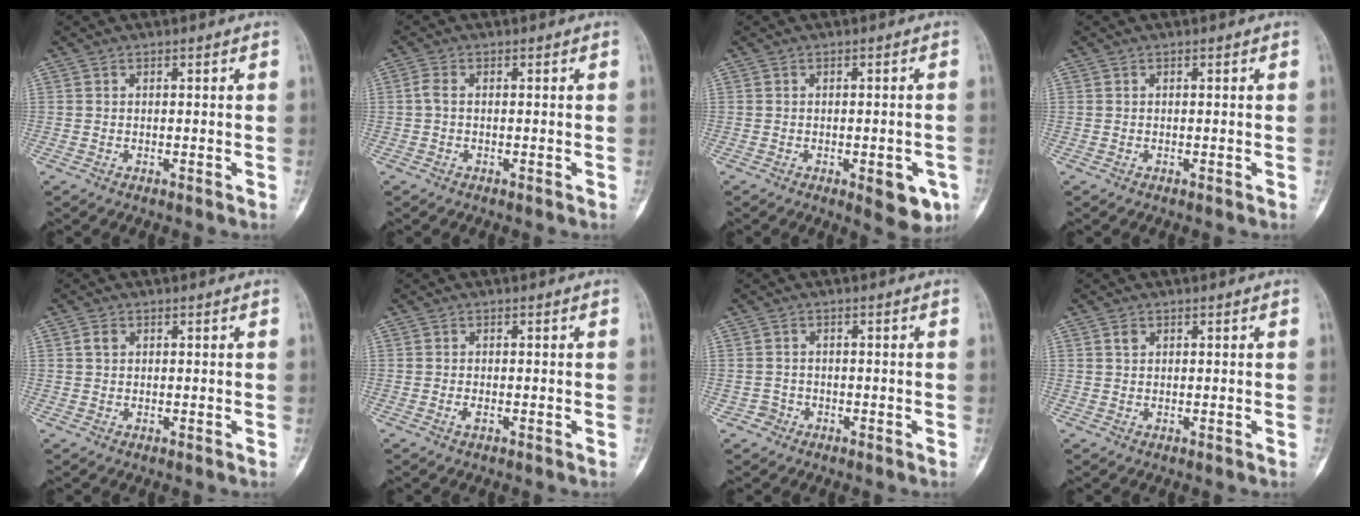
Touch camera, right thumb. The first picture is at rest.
{"total": 1.6, "force": [-0.1, 0.8, 1.4], "torque": [-0.033, 0.000, -0.005]}
{"total": 6.7, "force": [-2.6, 2.7, 5.5], "torque": [-0.047, 0.003, -0.025]}
{"total": 0.0}
{"total": 1.3, "force": [0.4, 1.0, 0.8], "torque": [-0.013, 0.003, 0.007]}
{"total": 0.9, "force": [-0.4, 0.4, 0.8], "torque": [-0.015, -0.001, -0.008]}
{"total": 1.7, "force": [-0.9, 1.4, -0.2], "torque": [0.016, 0.009, -0.021]}
{"total": 1.1, "force": [0.5, 0.8, 0.5], "torque": [-0.005, 0.000, 0.009]}